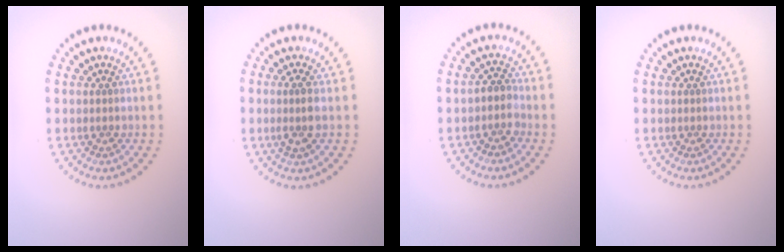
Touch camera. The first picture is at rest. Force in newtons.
{"total": 2.0, "press": 1.5, "slide": 1.3}
{"total": 1.9, "press": 1.6, "slide": 1.1}
{"total": 0.0}